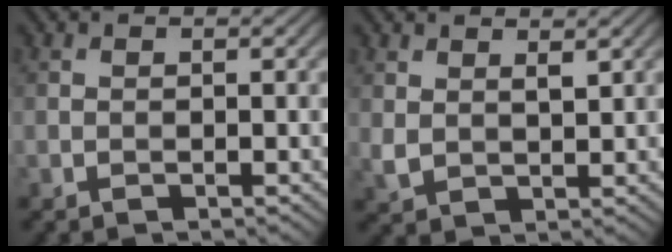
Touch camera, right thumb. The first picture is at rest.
{"total": 2.7, "force": [1.7, 1.5, 1.6], "torque": [-0.041, -0.006, 0.038]}